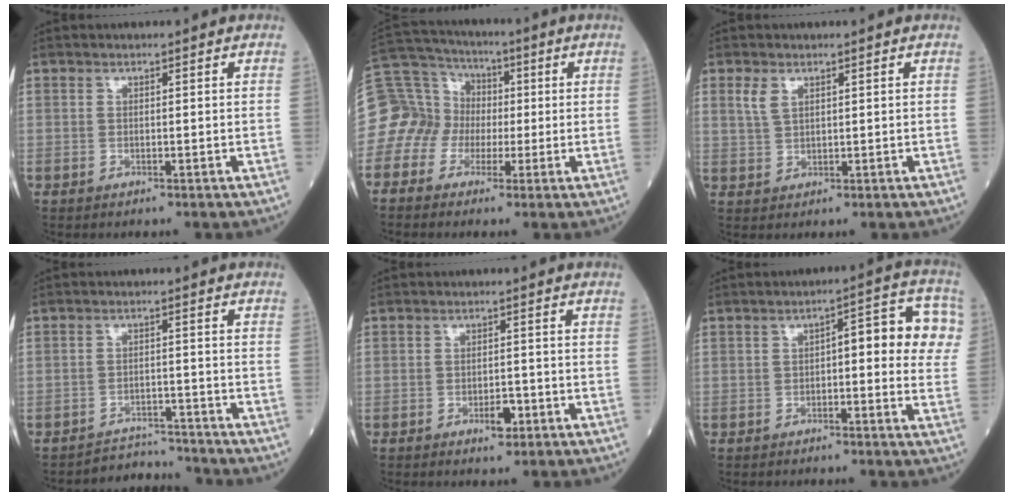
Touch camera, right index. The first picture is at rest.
{"total": 11.6, "force": [-1.9, 11.3, 1.8], "torque": [-0.067, 0.078, -0.033]}
{"total": 2.3, "force": [1.2, 1.3, 1.5], "torque": [-0.039, 0.010, 0.032]}
{"total": 4.4, "force": [-4.1, 0.1, -1.6], "torque": [0.031, 0.012, -0.062]}
{"total": 2.7, "force": [-1.3, 1.1, 2.0], "torque": [-0.030, 0.004, -0.017]}
{"total": 9.6, "force": [1.2, 2.9, 9.1], "torque": [-0.104, 0.033, 0.008]}